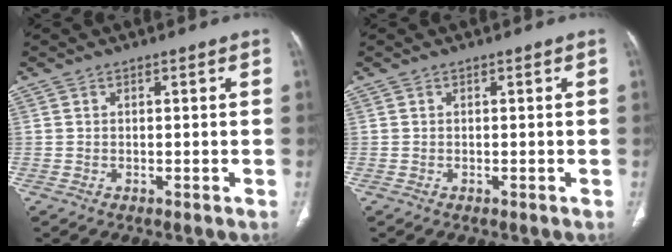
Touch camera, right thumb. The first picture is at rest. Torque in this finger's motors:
{"motor_torque": [0.45, 0.40, 0.58, -0.12, -0.05]}